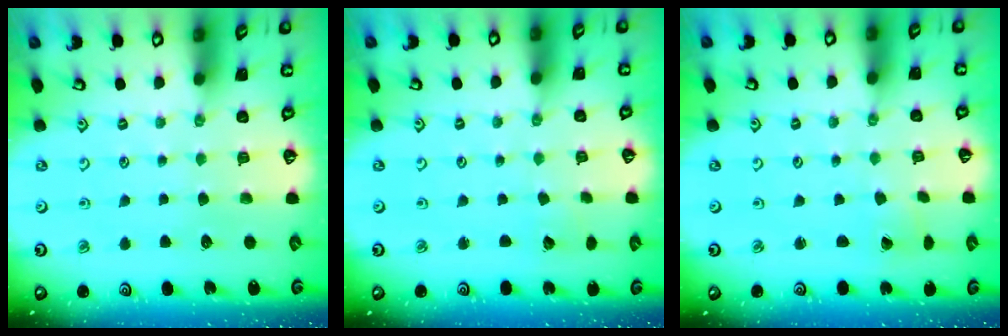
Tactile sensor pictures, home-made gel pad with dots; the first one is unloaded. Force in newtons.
{"total": 1.9, "press": 1.9, "slide": 0.2}
{"total": 0.7, "press": 0.7, "slide": 0.1}